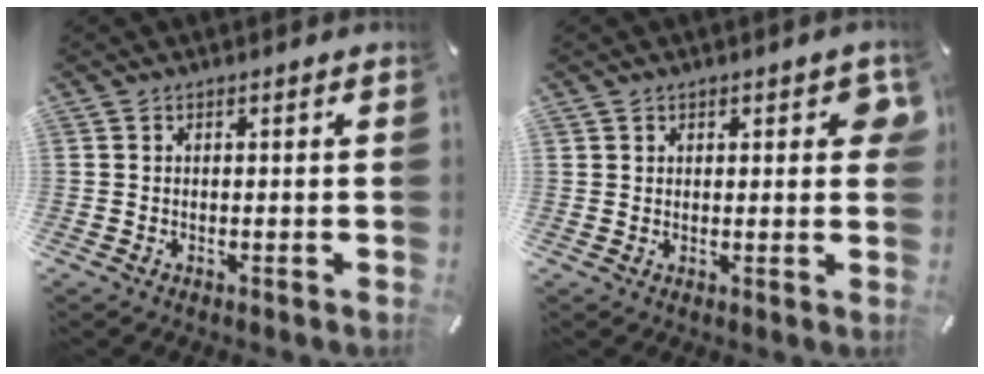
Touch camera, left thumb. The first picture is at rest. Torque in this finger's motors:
{"motor_torque": [0.58, 0.23, -0.03, -0.16, 0.02]}